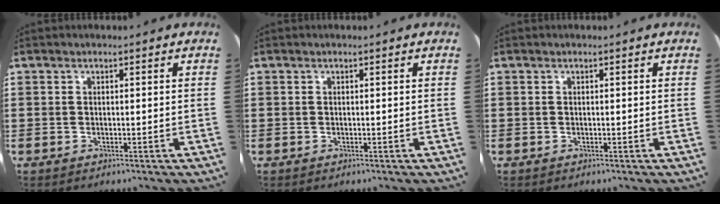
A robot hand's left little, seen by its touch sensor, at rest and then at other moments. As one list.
[{"total": 0.0}, {"total": 0.0}]